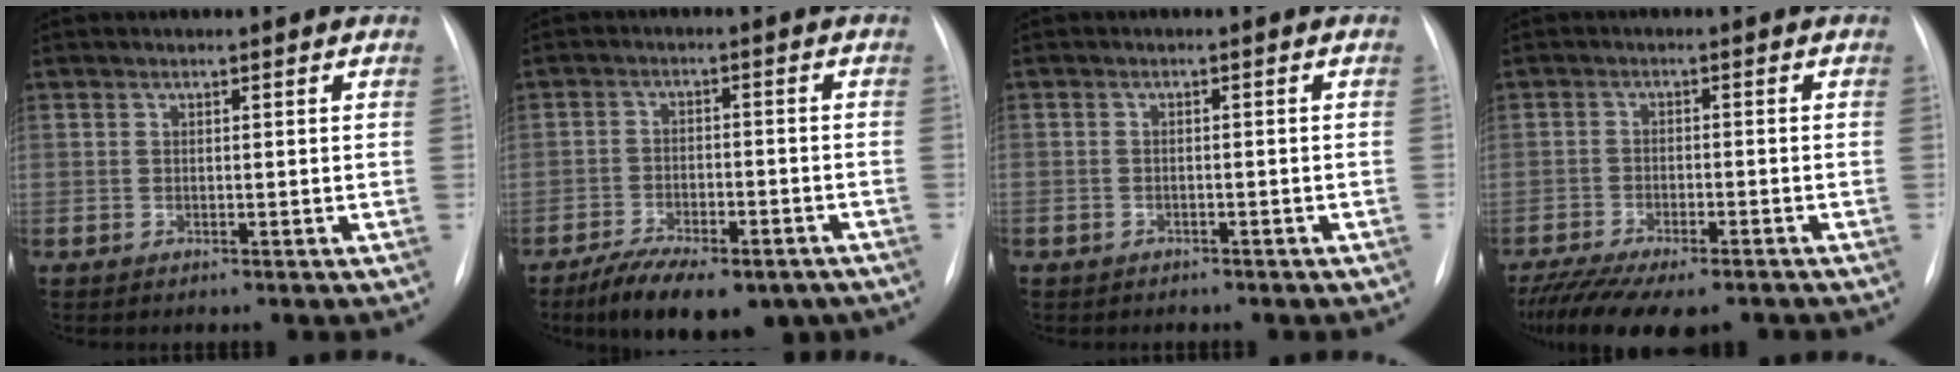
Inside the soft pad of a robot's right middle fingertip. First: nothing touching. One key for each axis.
{"total": 14.1, "fx": -10.3, "fy": 5.8, "fz": 7.7, "tx": -0.117, "ty": 0.006, "tz": -0.155}
{"total": 2.7, "fx": -2.3, "fy": 1.4, "fz": 0.6, "tx": -0.016, "ty": 0.005, "tz": -0.020}
{"total": 14.1, "fx": -11.0, "fy": 4.4, "fz": 7.6, "tx": -0.154, "ty": -0.020, "tz": -0.166}